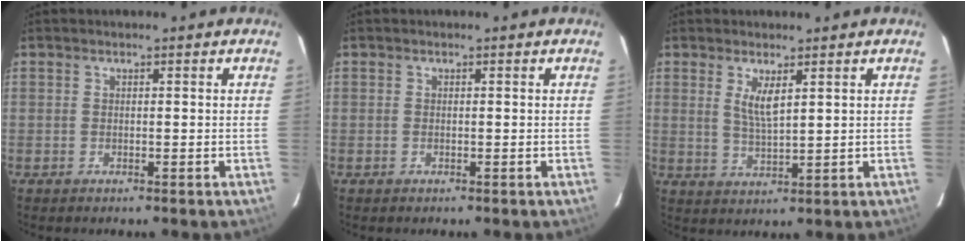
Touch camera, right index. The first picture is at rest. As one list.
[{"total": 0.0}, {"total": 4.2, "force": [1.8, 0.9, 3.7], "torque": [-0.071, -0.008, 0.036]}]